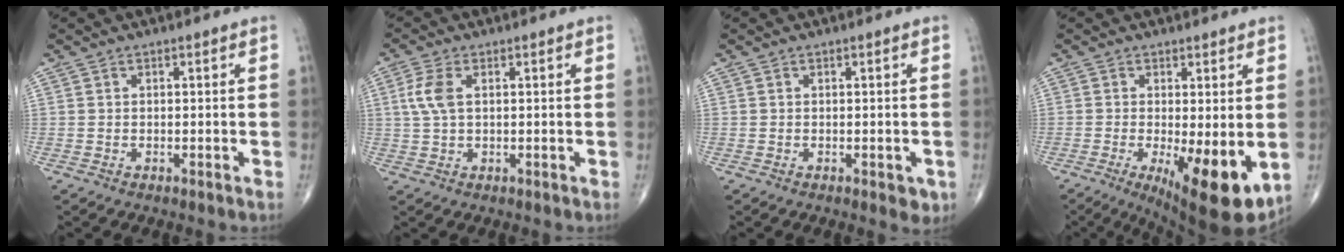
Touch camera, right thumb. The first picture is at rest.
{"total": 4.8, "force": [1.1, 2.5, 4.0], "torque": [-0.104, 0.010, 0.021]}
{"total": 2.2, "force": [-0.7, 1.1, 1.8], "torque": [-0.007, -0.001, -0.008]}
{"total": 12.3, "force": [-2.8, 3.7, 11.4], "torque": [-0.164, -0.028, -0.031]}